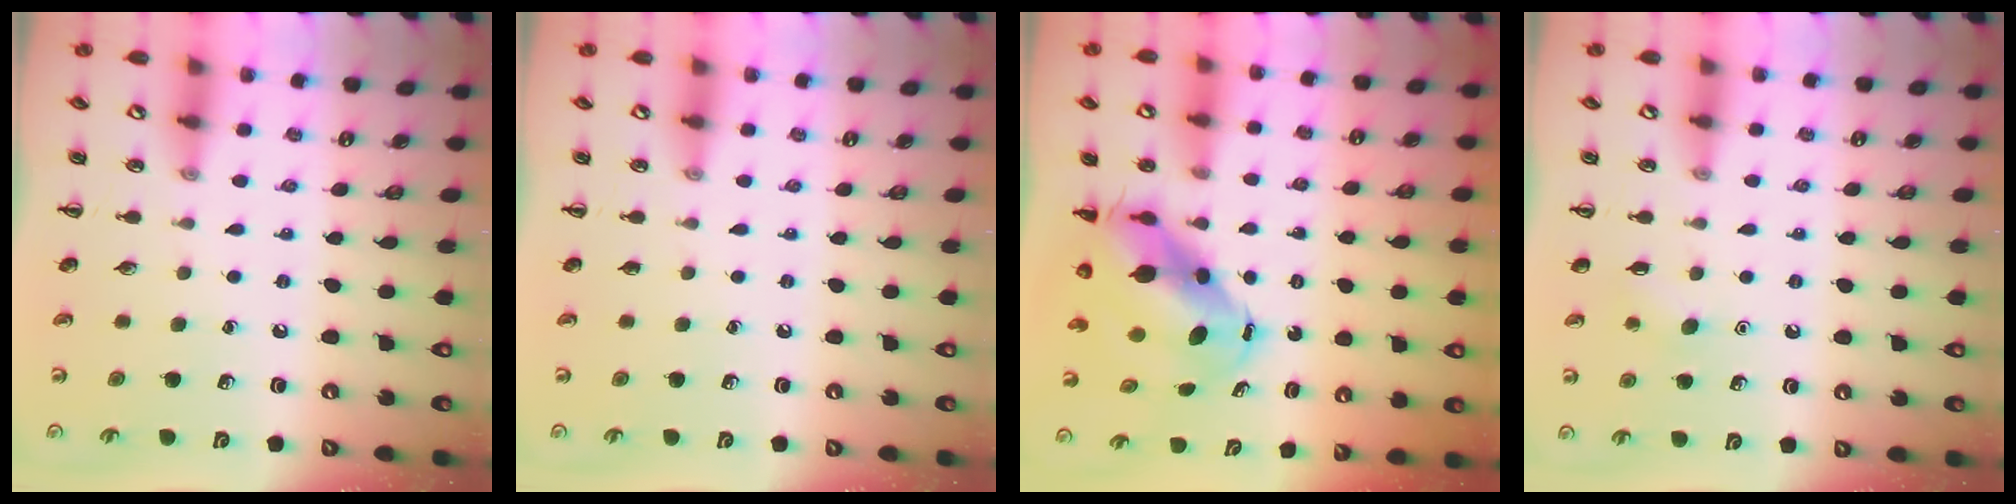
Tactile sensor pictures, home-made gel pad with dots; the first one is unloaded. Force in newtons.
{"total": 0.0}
{"total": 9.0, "press": 8.8, "slide": 2.0}
{"total": 3.8, "press": 3.7, "slide": 0.9}